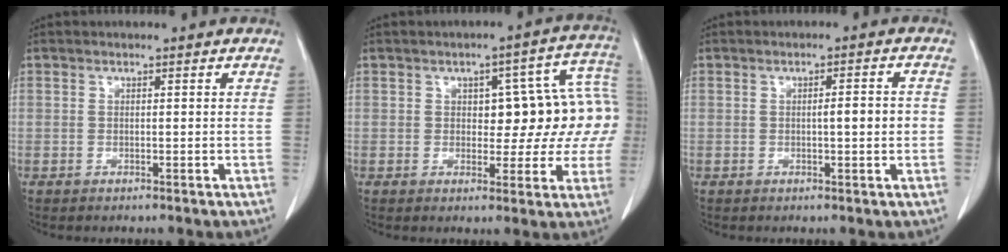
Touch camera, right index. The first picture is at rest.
{"total": 11.6, "force": [0.6, 5.6, 10.1], "torque": [-0.098, 0.046, 0.010]}
{"total": 3.1, "force": [-0.2, 0.3, 3.0], "torque": [-0.047, 0.001, -0.004]}